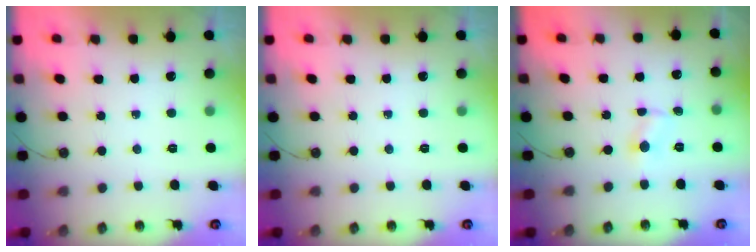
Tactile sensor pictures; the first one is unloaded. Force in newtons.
{"total": 0.0}
{"total": 1.7, "press": 1.6, "slide": 0.2}